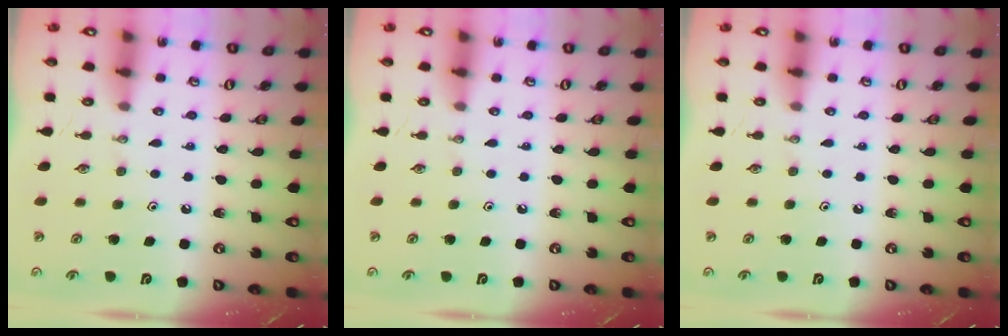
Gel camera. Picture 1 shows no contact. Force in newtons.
{"total": 0.0}
{"total": 0.0}